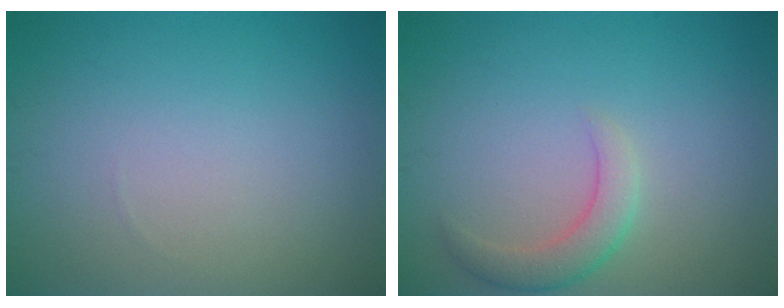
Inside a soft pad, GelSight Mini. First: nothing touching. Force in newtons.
{"total": 2.5, "press": 2.5, "slide": 0.2}